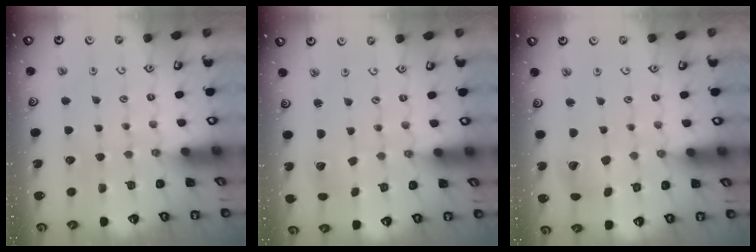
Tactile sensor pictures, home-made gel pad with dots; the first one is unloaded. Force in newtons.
{"total": 1.8, "press": 1.7, "slide": 0.3}
{"total": 8.5, "press": 8.4, "slide": 1.2}